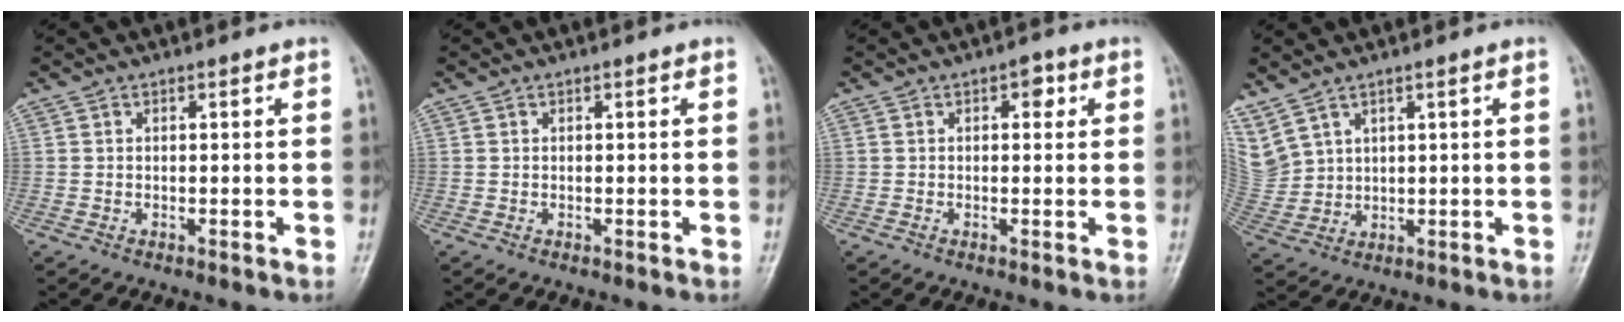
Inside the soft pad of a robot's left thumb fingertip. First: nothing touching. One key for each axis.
{"total": 0.0}
{"total": 2.4, "fx": 0.7, "fy": 1.5, "fz": 1.7, "tx": -0.005, "ty": 0.004, "tz": 0.003}
{"total": 8.6, "fx": 5.6, "fy": 5.1, "fz": 4.1, "tx": -0.105, "ty": -0.010, "tz": 0.137}